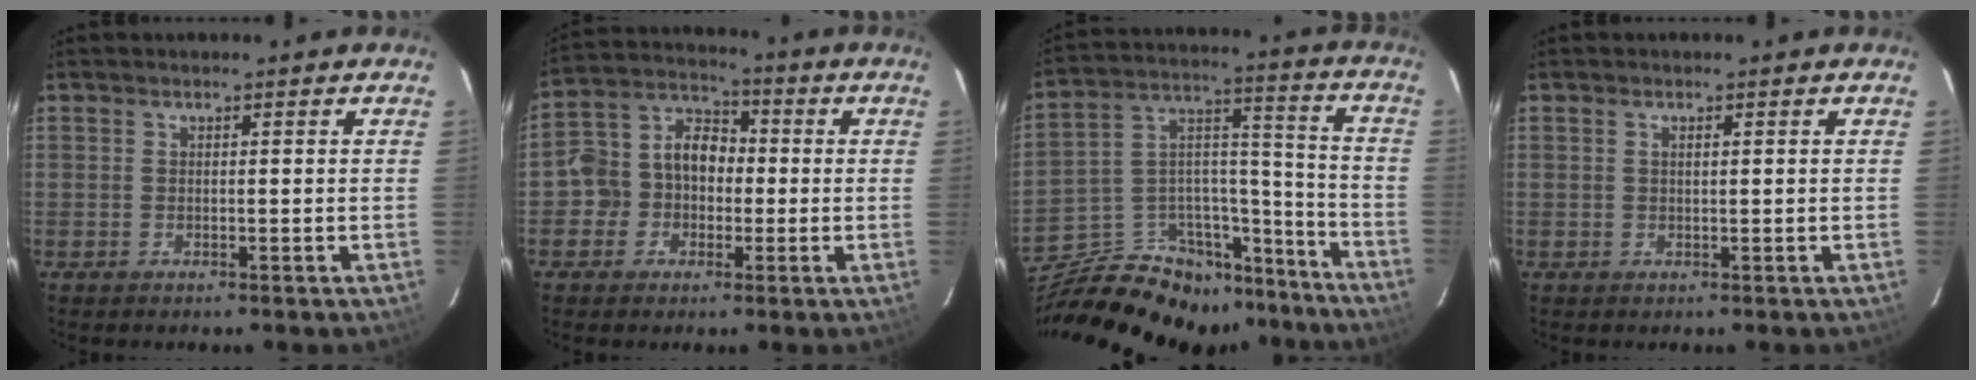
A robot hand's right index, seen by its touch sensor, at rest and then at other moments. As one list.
[{"total": 8.9, "force": [-2.2, 7.9, 3.7], "torque": [-0.079, 0.038, -0.047]}, {"total": 27.1, "force": [-20.7, 13.5, 11.1], "torque": [-0.228, 0.065, -0.295]}, {"total": 0.7, "force": [0.3, 0.2, 0.6], "torque": [-0.012, 0.003, 0.005]}]